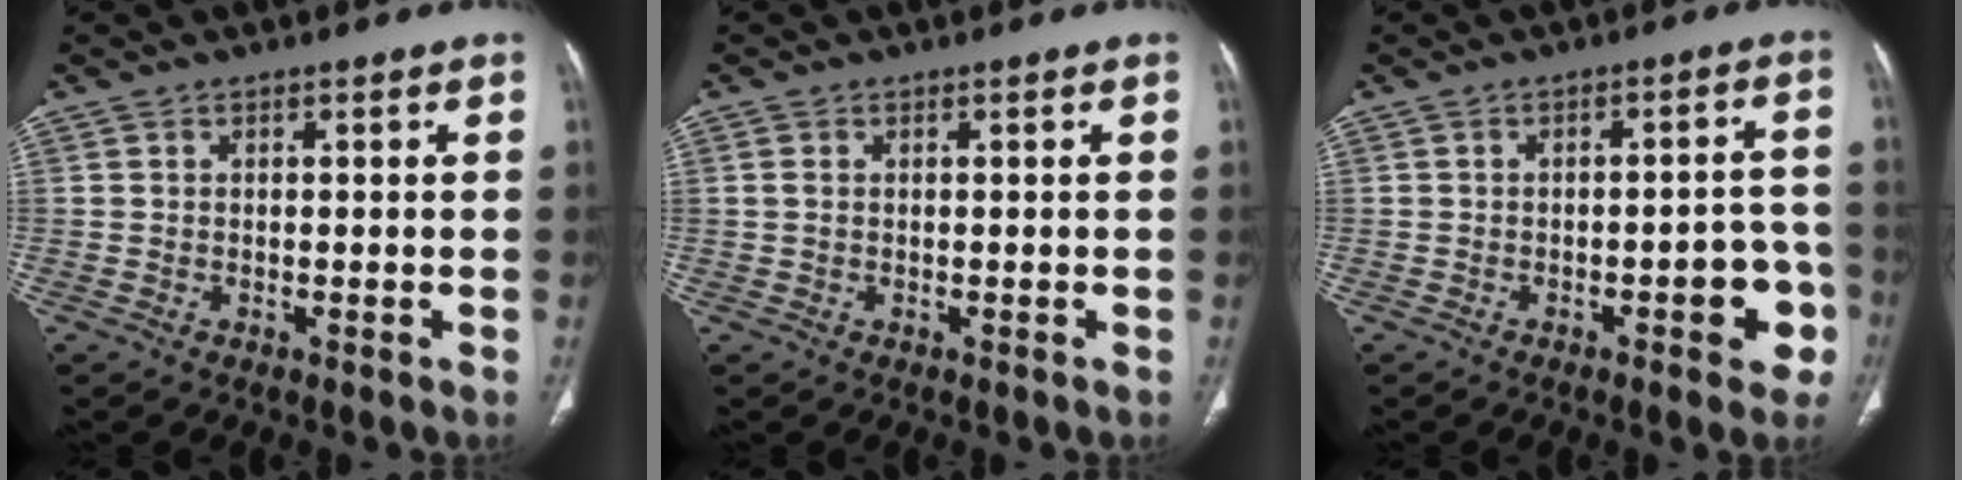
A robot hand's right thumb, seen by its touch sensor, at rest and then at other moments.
{"total": 1.0, "force": [0.2, 0.6, 0.7], "torque": [-0.022, 0.004, 0.005]}
{"total": 7.7, "force": [-3.2, 3.0, 6.4], "torque": [-0.054, 0.028, -0.037]}